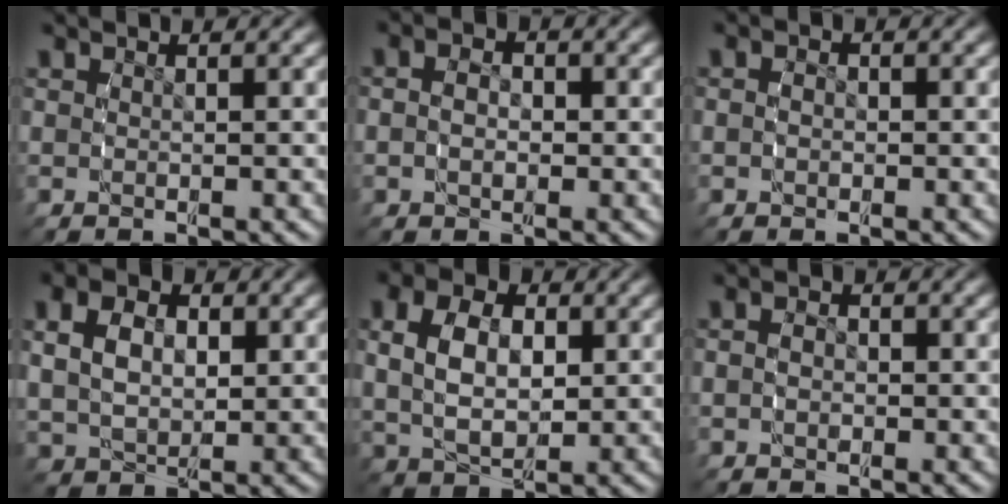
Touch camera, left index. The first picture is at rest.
{"total": 2.5, "force": [-0.3, 1.8, 1.7], "torque": [-0.046, -0.011, -0.001]}
{"total": 1.0, "force": [-0.4, 0.7, 0.6], "torque": [-0.018, -0.005, -0.005]}
{"total": 5.3, "force": [1.0, 3.9, 3.4], "torque": [-0.071, -0.021, 0.033]}
{"total": 6.4, "force": [0.8, 4.4, 4.5], "torque": [-0.085, -0.014, 0.025]}
{"total": 1.7, "force": [-0.4, 1.3, 1.0], "torque": [-0.029, -0.007, -0.007]}